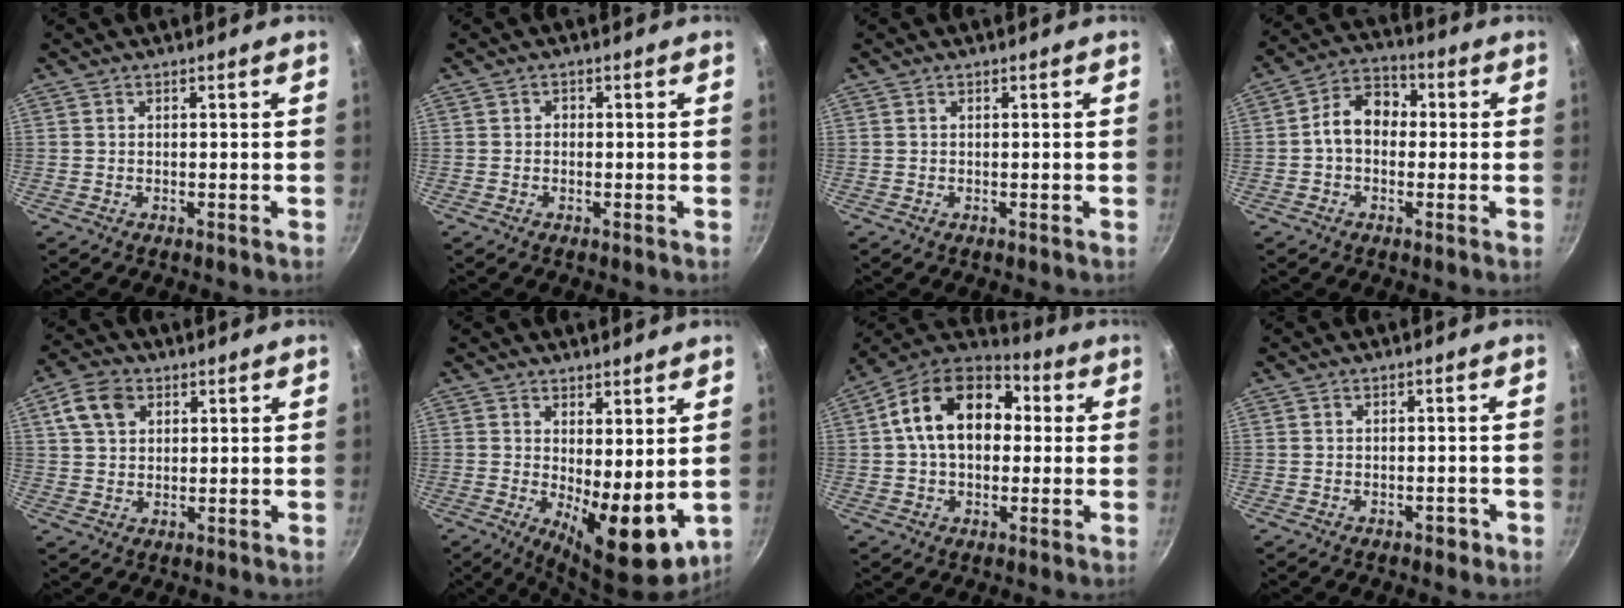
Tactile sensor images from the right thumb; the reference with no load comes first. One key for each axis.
{"total": 0.8, "fx": -0.2, "fy": 0.7, "fz": 0.3, "tx": -0.003, "ty": 0.003, "tz": -0.006}
{"total": 0.0}
{"total": 8.6, "fx": -0.1, "fy": 6.5, "fz": 5.7, "tx": -0.060, "ty": 0.030, "tz": -0.022}
{"total": 7.1, "fx": 2.9, "fy": 5.0, "fz": 4.1, "tx": -0.065, "ty": 0.004, "tz": 0.048}
{"total": 10.5, "fx": 0.6, "fy": 4.1, "fz": 9.7, "tx": -0.116, "ty": -0.026, "tz": 0.020}
{"total": 17.4, "fx": 2.4, "fy": 12.1, "fz": 12.4, "tx": -0.176, "ty": 0.035, "tz": 0.019}
{"total": 1.5, "fx": -1.0, "fy": 0.9, "fz": 0.8, "tx": 0.000, "ty": 0.015, "tz": -0.005}